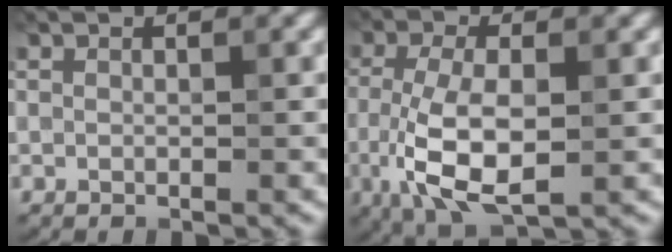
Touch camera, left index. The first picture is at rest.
{"total": 7.3, "force": [-1.6, 3.2, 6.4], "torque": [-0.143, -0.009, -0.026]}